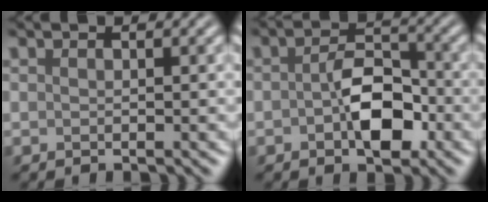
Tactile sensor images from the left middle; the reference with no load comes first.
{"total": 5.0, "force": [-1.2, 2.7, 4.0], "torque": [-0.067, 0.005, -0.023]}